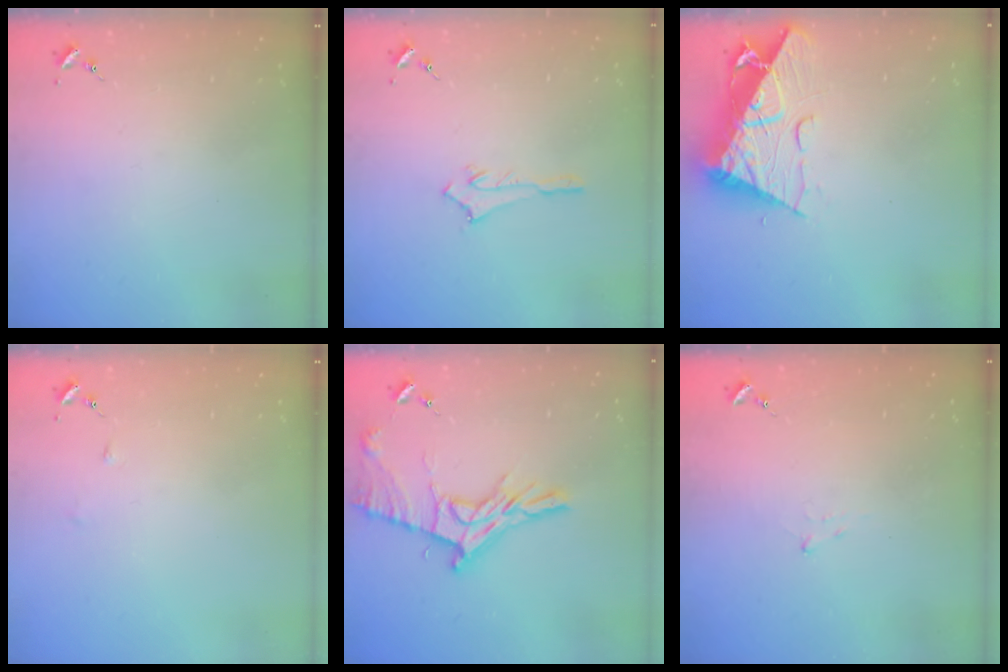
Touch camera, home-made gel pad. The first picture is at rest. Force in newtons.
{"total": 2.6, "press": 2.5, "slide": 0.4}
{"total": 13.2, "press": 13.1, "slide": 1.4}
{"total": 0.0}
{"total": 15.9, "press": 15.9, "slide": 1.4}
{"total": 5.2, "press": 5.2, "slide": 0.6}